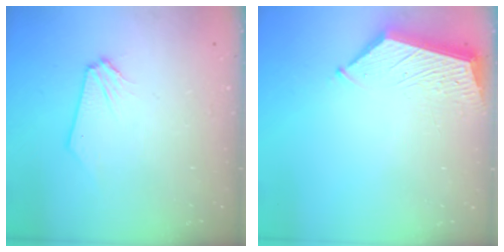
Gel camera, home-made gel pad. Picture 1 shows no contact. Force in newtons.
{"total": 6.8, "press": 6.7, "slide": 0.5}